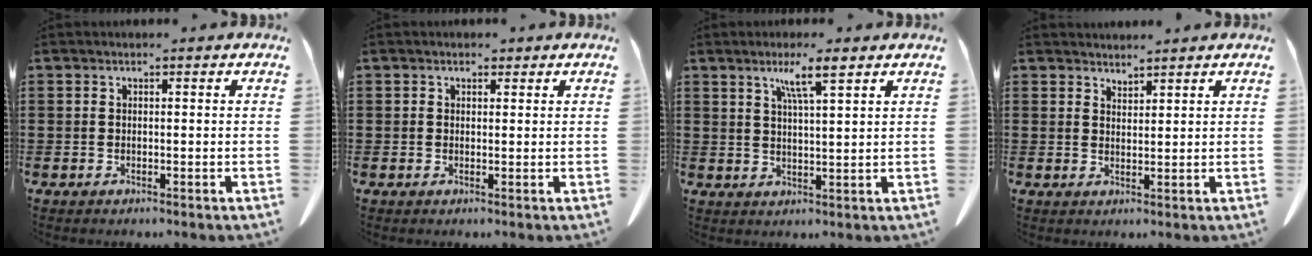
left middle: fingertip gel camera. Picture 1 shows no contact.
{"total": 1.2, "force": [0.9, 0.8, 0.4], "torque": [-0.003, 0.000, 0.016]}
{"total": 5.0, "force": [3.4, 0.2, 3.7], "torque": [-0.074, -0.002, 0.054]}
{"total": 2.0, "force": [2.0, 0.0, -0.2], "torque": [-0.002, -0.002, 0.039]}